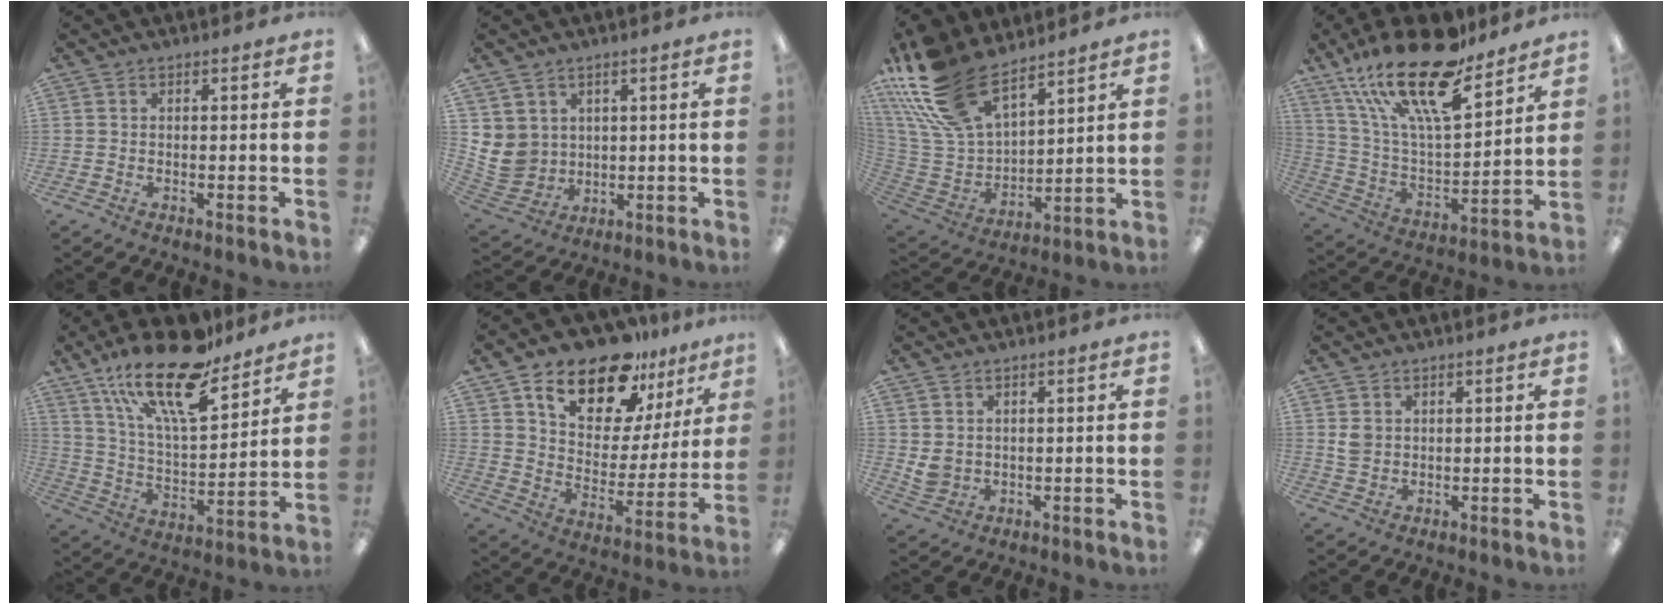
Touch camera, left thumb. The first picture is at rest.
{"total": 8.0, "force": [2.1, 7.5, 1.5], "torque": [-0.063, -0.020, 0.046]}
{"total": 22.2, "force": [15.2, 11.1, 11.7], "torque": [-0.276, -0.078, 0.283]}
{"total": 24.6, "force": [17.4, 8.2, 15.3], "torque": [-0.278, -0.113, 0.295]}
{"total": 22.2, "force": [16.0, 7.5, 13.5], "torque": [-0.234, -0.102, 0.276]}
{"total": 16.9, "force": [13.6, 7.5, 6.7], "torque": [-0.130, -0.096, 0.241]}
{"total": 3.6, "force": [1.5, 3.2, 0.9], "torque": [-0.015, -0.003, 0.030]}
{"total": 3.4, "force": [1.3, 2.9, 1.1], "torque": [-0.010, -0.002, 0.023]}